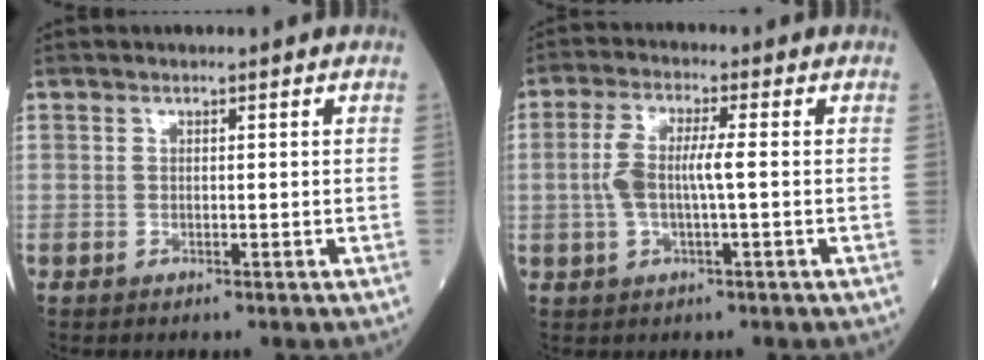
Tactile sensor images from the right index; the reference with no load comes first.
{"total": 5.9, "force": [-0.2, 1.1, 5.8], "torque": [-0.129, 0.014, -0.005]}